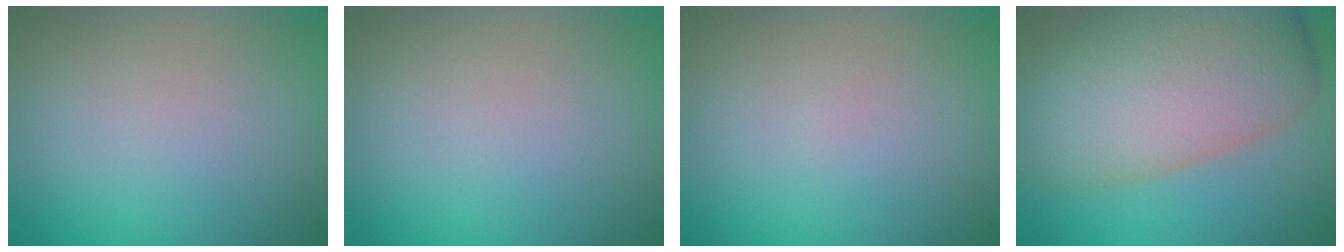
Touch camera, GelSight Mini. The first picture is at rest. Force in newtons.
{"total": 0.0}
{"total": 0.0}
{"total": 11.8, "press": 11.8, "slide": 0.5}